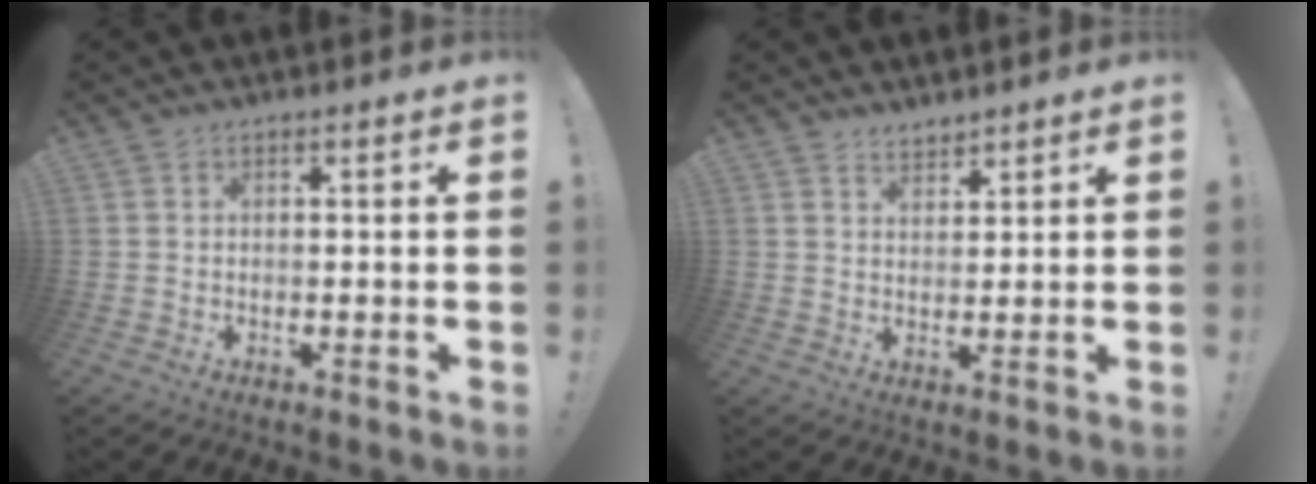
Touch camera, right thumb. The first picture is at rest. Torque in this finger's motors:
{"motor_torque": [-0.14, 0.52, -0.22, 0.31, 0.00]}